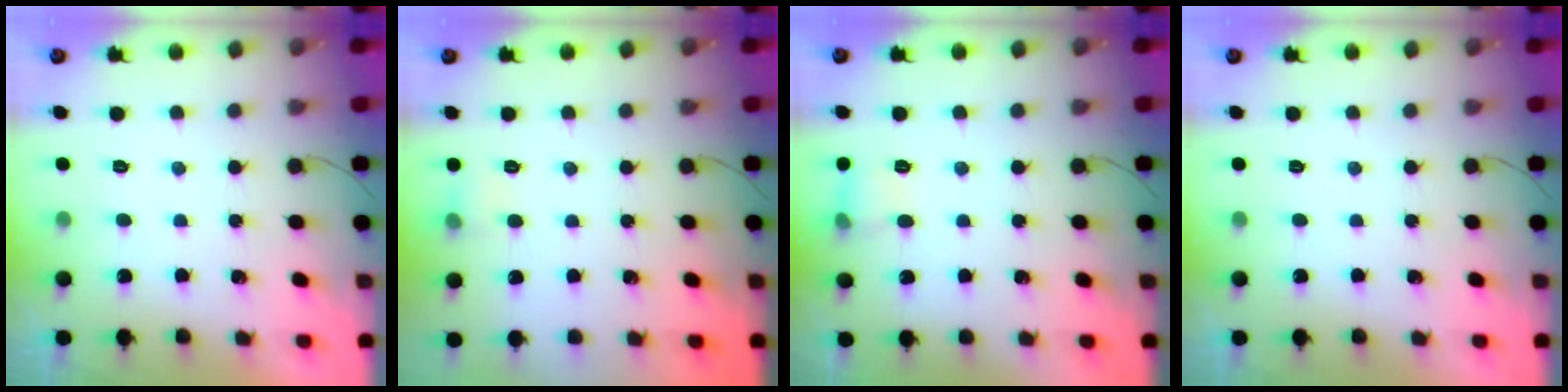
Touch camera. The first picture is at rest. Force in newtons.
{"total": 5.9, "press": 5.7, "slide": 1.6}
{"total": 6.9, "press": 6.7, "slide": 1.7}
{"total": 0.0}